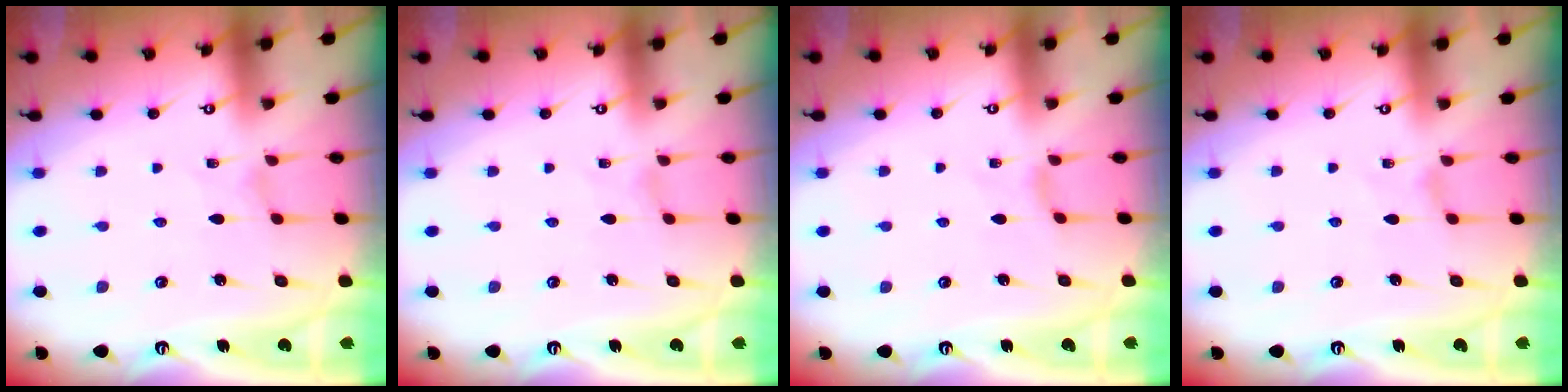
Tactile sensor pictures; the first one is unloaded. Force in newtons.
{"total": 0.0}
{"total": 0.0}
{"total": 0.0}